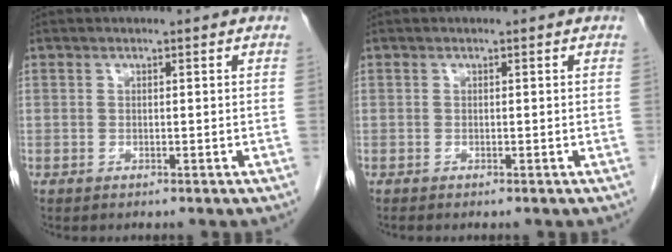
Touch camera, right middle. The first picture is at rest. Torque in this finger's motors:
{"motor_torque": [0.03, 0.01, -0.01, 0.00]}